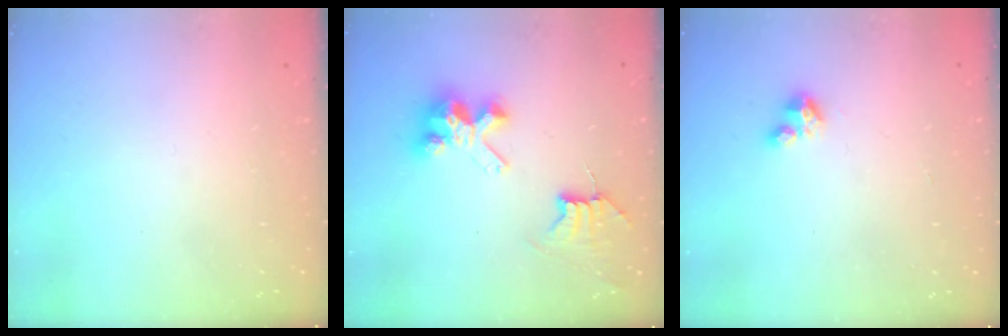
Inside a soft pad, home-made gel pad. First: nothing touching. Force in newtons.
{"total": 8.2, "press": 8.2, "slide": 0.7}
{"total": 2.8, "press": 2.8, "slide": 0.2}